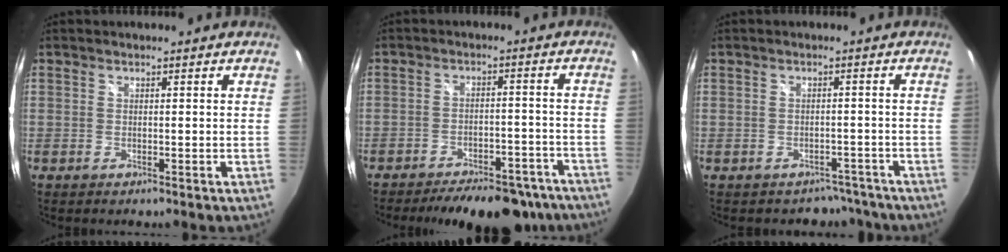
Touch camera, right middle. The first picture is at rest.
{"total": 19.2, "force": [-16.0, 7.2, 7.9], "torque": [-0.148, 0.009, -0.190]}
{"total": 4.2, "force": [-3.3, 2.7, -0.3], "torque": [0.013, 0.026, -0.038]}